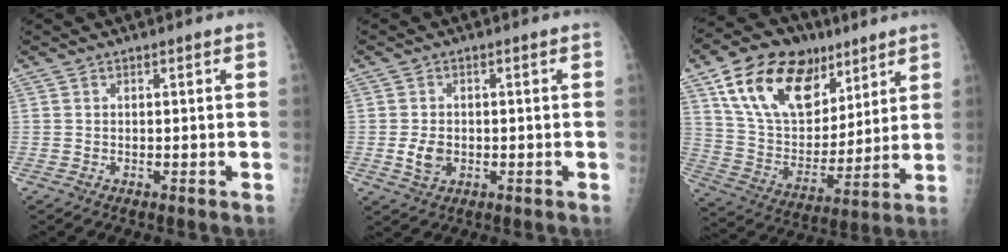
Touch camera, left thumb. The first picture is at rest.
{"total": 3.8, "force": [-0.5, 2.8, 2.5], "torque": [-0.042, -0.002, -0.005]}
{"total": 22.7, "force": [12.4, 13.9, 13.1], "torque": [-0.196, -0.030, 0.221]}